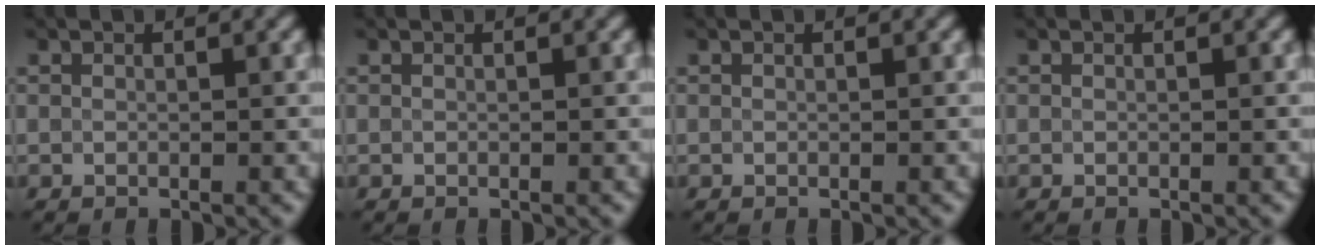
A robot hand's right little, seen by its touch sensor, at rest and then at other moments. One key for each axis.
{"total": 0.0}
{"total": 0.0}
{"total": 0.0}